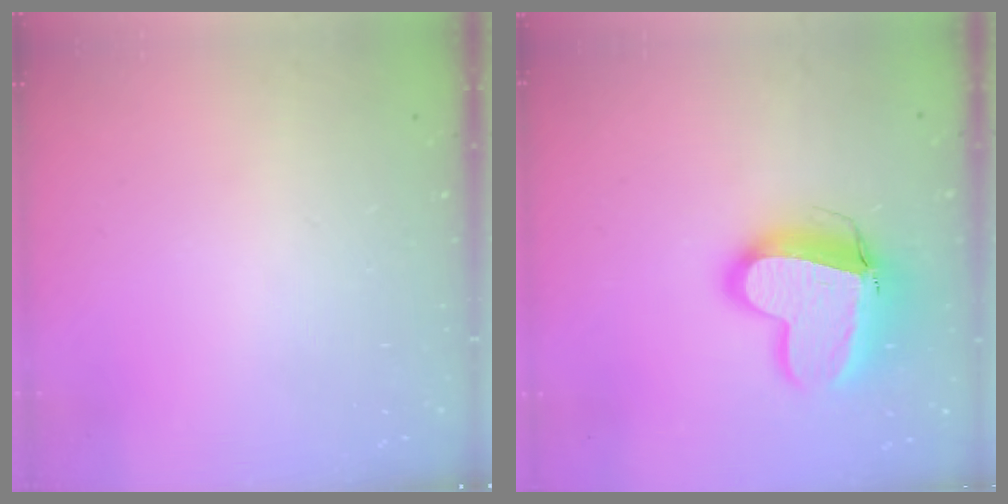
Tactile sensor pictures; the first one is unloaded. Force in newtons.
{"total": 15.5, "press": 15.3, "slide": 2.2}